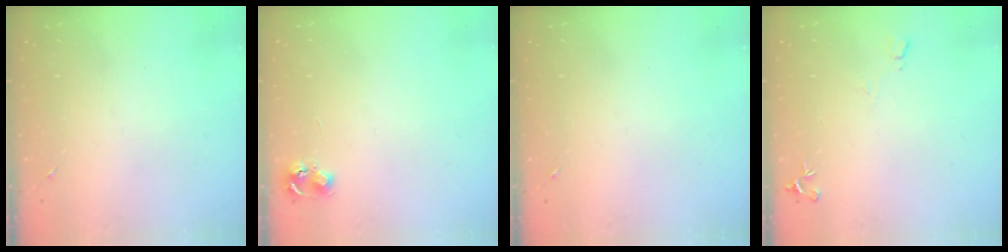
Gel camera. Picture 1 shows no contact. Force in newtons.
{"total": 5.3, "press": 5.3, "slide": 0.5}
{"total": 0.0}
{"total": 4.4, "press": 4.3, "slide": 0.9}